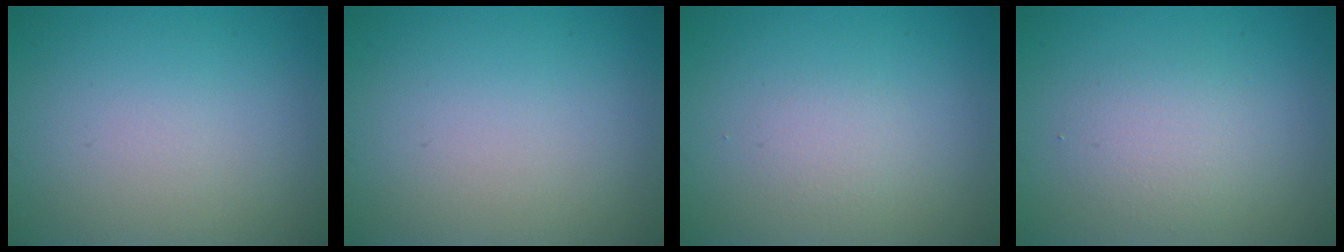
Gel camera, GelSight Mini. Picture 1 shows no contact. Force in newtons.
{"total": 0.0}
{"total": 1.1, "press": 1.1, "slide": 0.0}
{"total": 2.2, "press": 2.2, "slide": 0.1}